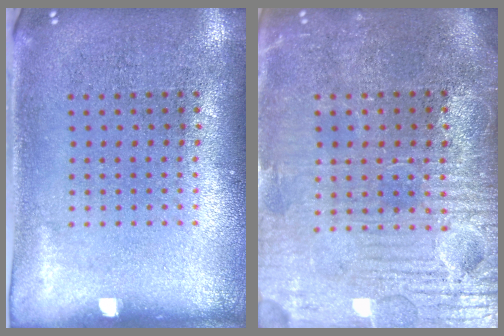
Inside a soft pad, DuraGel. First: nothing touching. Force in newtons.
{"total": 4.0, "press": 3.8, "slide": 1.2}